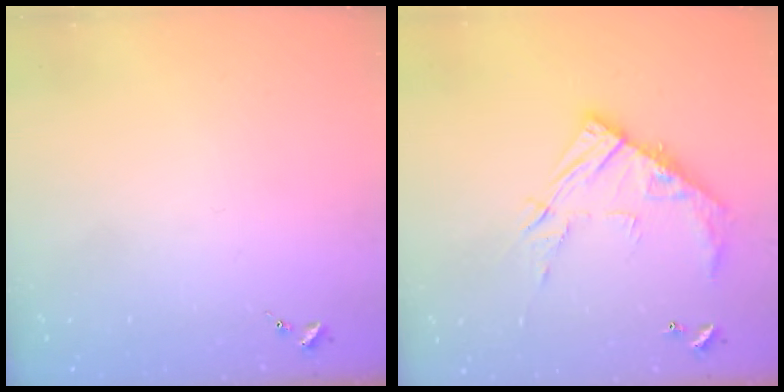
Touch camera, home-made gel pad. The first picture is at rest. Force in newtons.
{"total": 13.7, "press": 13.6, "slide": 1.0}